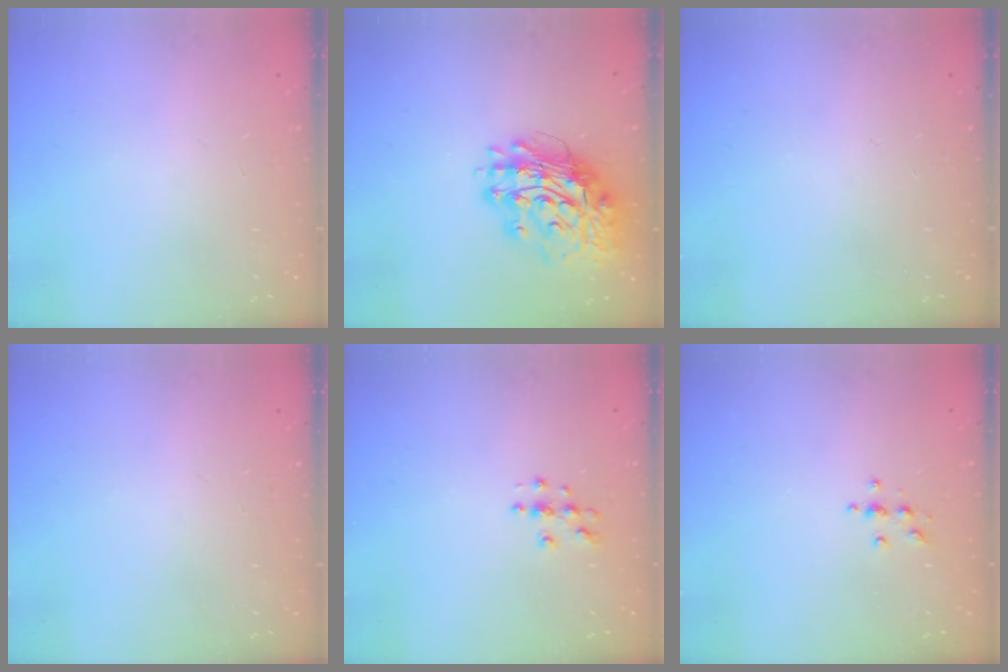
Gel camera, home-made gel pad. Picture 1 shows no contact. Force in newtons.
{"total": 16.0, "press": 15.9, "slide": 2.1}
{"total": 0.0}
{"total": 0.0}
{"total": 3.7, "press": 3.7, "slide": 0.2}
{"total": 3.8, "press": 3.7, "slide": 0.5}